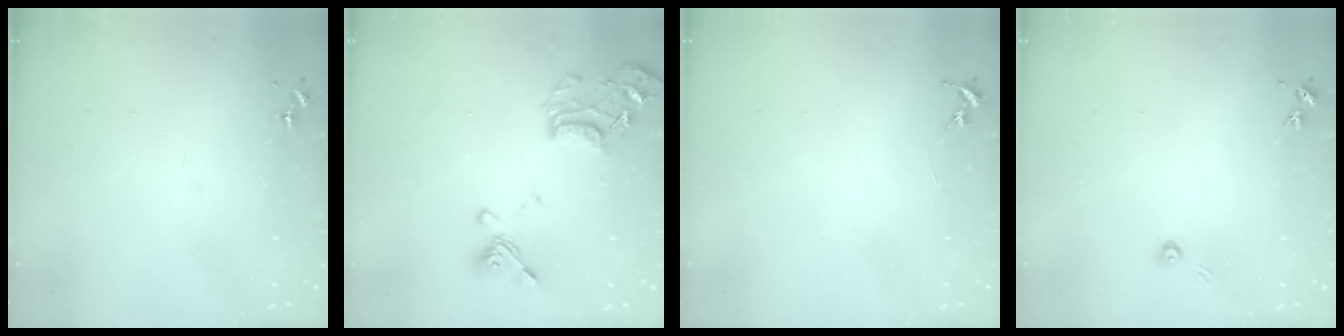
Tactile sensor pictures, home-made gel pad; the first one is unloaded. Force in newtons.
{"total": 16.4, "press": 16.4, "slide": 1.4}
{"total": 0.0}
{"total": 3.5, "press": 3.5, "slide": 0.4}